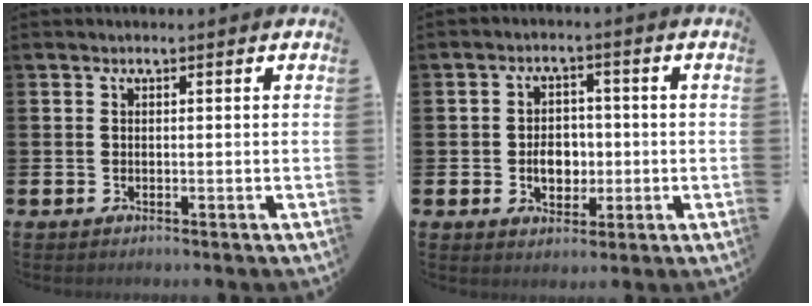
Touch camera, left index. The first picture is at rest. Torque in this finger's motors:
{"motor_torque": [0.94, 0.04, 0.11, 0.12]}